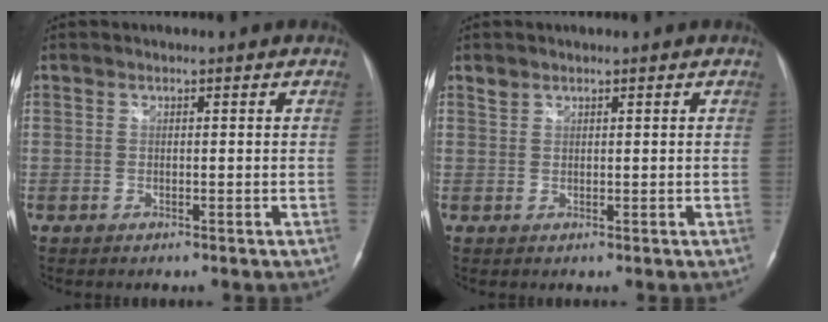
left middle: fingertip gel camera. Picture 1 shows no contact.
{"total": 0.9, "force": [0.8, 0.3, 0.0], "torque": [-0.001, 0.005, 0.017]}